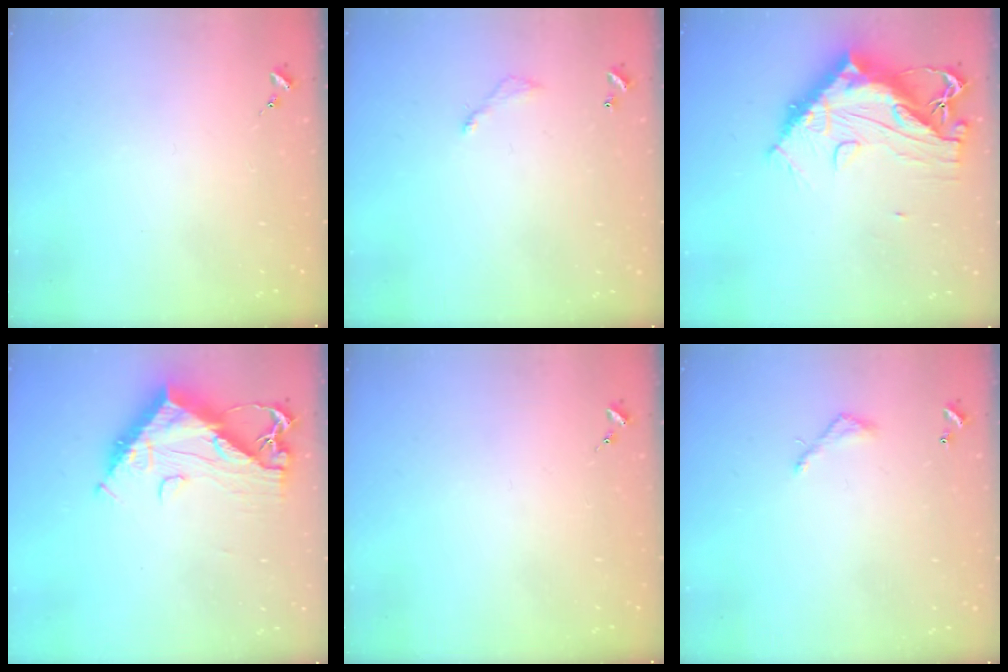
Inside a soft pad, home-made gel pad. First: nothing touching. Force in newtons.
{"total": 3.8, "press": 3.8, "slide": 0.2}
{"total": 16.4, "press": 16.3, "slide": 1.5}
{"total": 13.6, "press": 13.6, "slide": 1.1}
{"total": 0.0}
{"total": 4.1, "press": 4.1, "slide": 0.3}